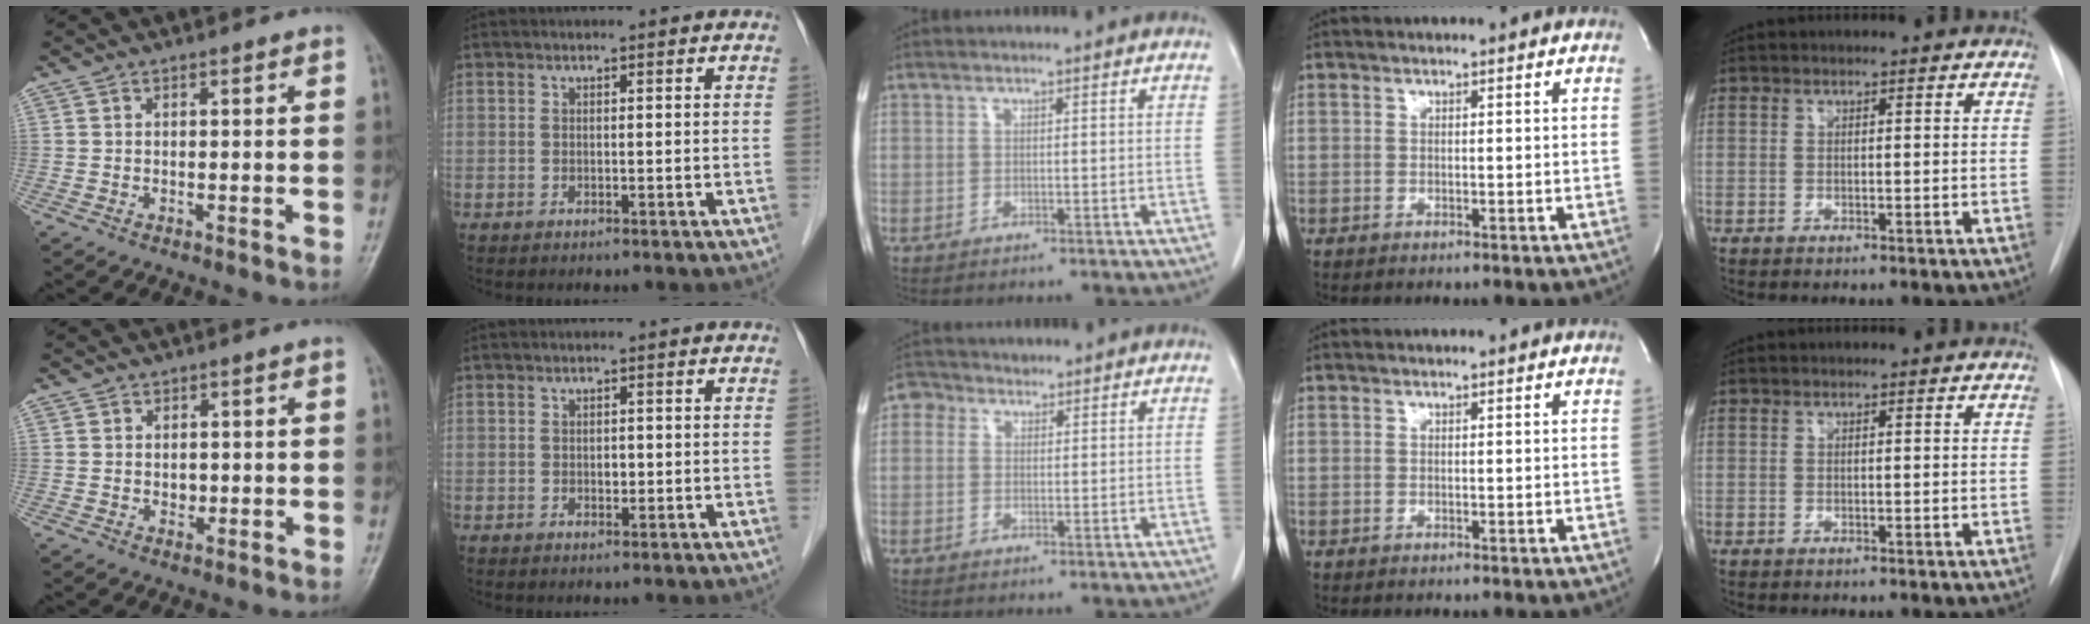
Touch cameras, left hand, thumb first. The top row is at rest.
{"thumb": {"total": 1.9, "force": [0.0, 1.7, 1.0], "torque": [-0.001, 0.001, 0.001]}, "index": {"total": 0.9, "force": [-0.1, 0.6, 0.6], "torque": [-0.010, 0.001, -0.001]}, "middle": {"total": 2.3, "force": [1.1, 2.0, 0.6], "torque": [-0.009, 0.011, 0.014]}}